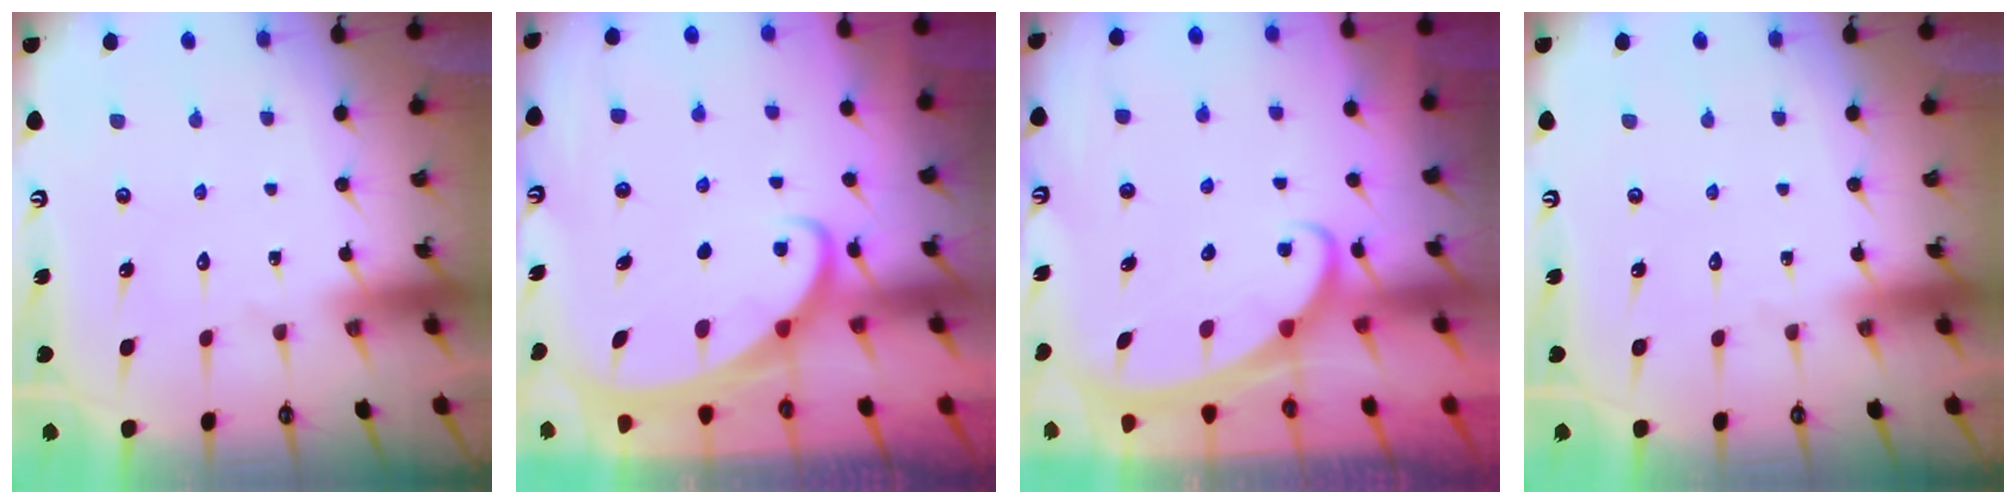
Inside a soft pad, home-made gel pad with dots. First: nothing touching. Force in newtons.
{"total": 2.0, "press": 2.0, "slide": 0.3}
{"total": 2.3, "press": 2.3, "slide": 0.3}
{"total": 0.0}